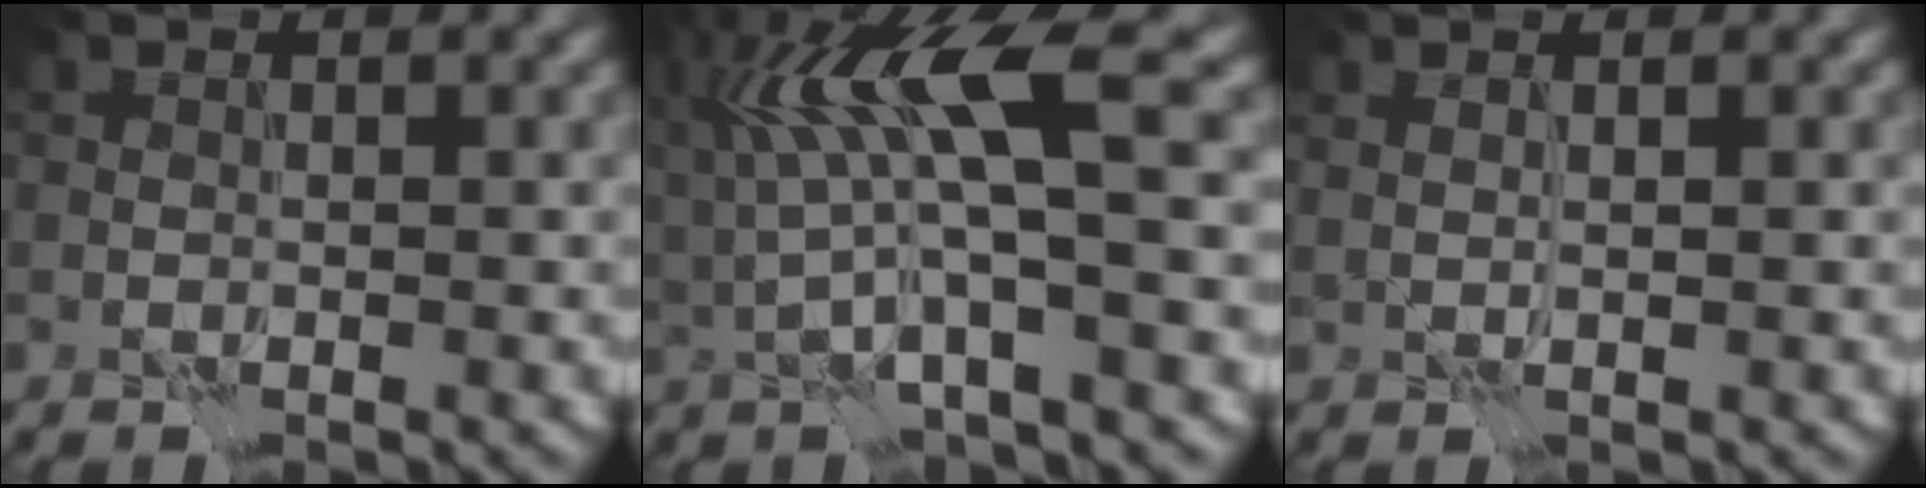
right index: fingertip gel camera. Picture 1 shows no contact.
{"total": 9.7, "force": [1.7, 2.4, 9.3], "torque": [-0.187, 0.007, 0.032]}
{"total": 1.1, "force": [0.7, 0.2, 0.8], "torque": [-0.014, -0.004, 0.006]}